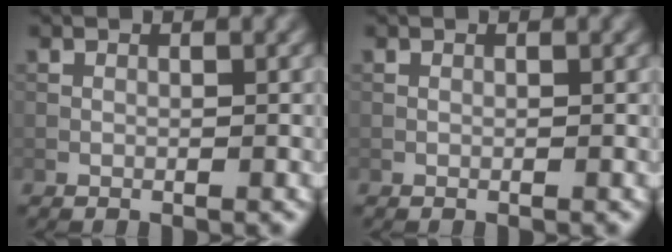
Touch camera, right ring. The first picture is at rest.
{"total": 0.0}